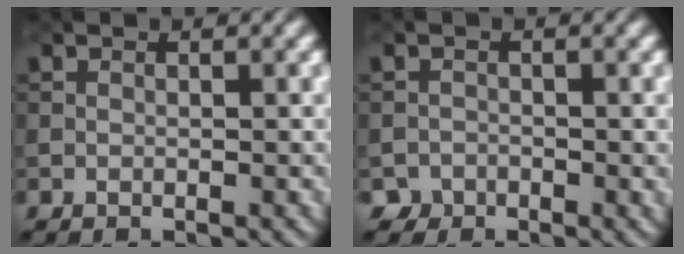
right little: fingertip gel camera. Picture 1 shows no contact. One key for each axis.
{"total": 1.5, "fx": -1.1, "fy": 0.8, "fz": -0.7, "tx": 0.028, "ty": 0.006, "tz": -0.024}